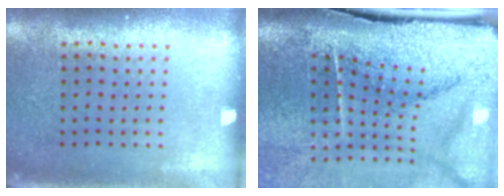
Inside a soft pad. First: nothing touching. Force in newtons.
{"total": 4.8, "press": 3.8, "slide": 3.0}